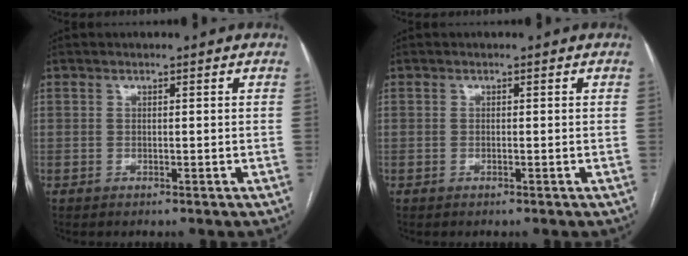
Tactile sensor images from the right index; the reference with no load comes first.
{"total": 0.0}